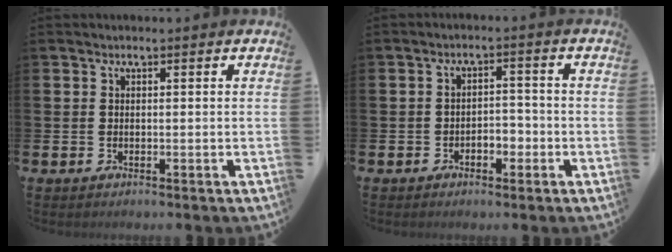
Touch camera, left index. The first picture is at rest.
{"total": 2.4, "force": [-1.5, 1.5, 1.1], "torque": [-0.019, 0.005, -0.037]}